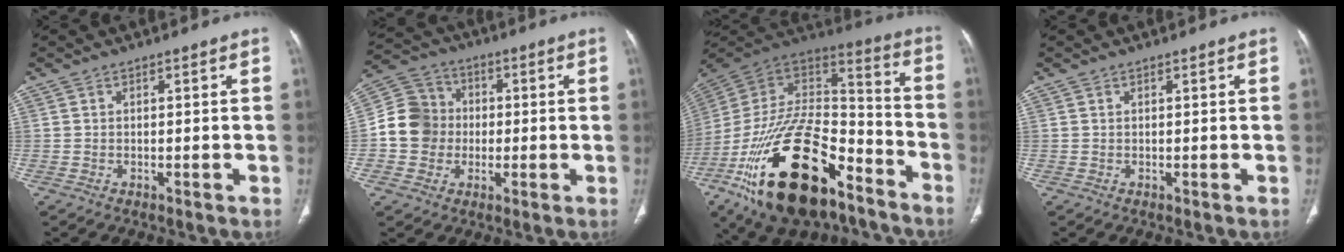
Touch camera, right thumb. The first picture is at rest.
{"total": 10.5, "force": [-0.8, 9.7, 3.8], "torque": [-0.047, 0.028, -0.023]}
{"total": 33.0, "force": [-16.9, 16.2, 23.4], "torque": [-0.433, 0.047, -0.281]}
{"total": 0.0}